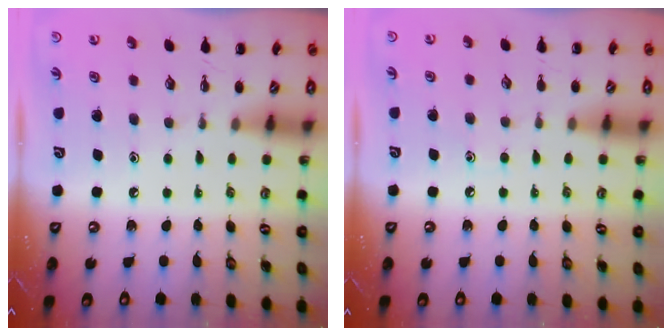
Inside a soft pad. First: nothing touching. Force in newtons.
{"total": 4.2, "press": 3.9, "slide": 1.5}